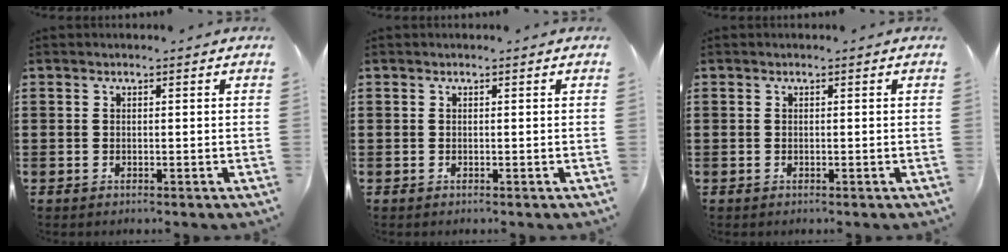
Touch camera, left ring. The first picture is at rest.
{"total": 0.0}
{"total": 0.0}